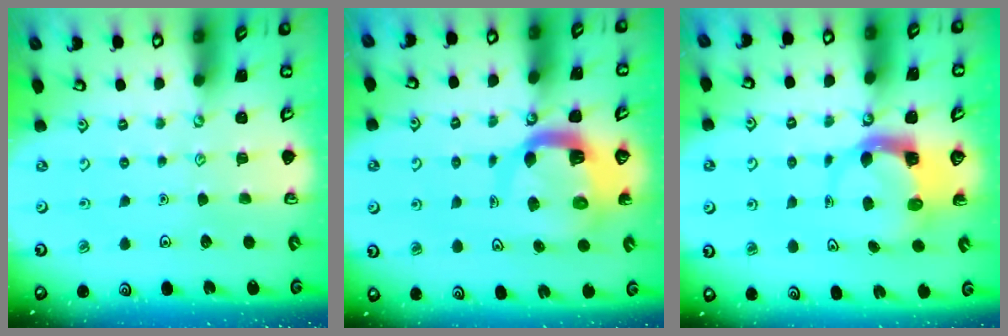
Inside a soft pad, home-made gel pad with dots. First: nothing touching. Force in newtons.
{"total": 9.4, "press": 9.4, "slide": 1.3}
{"total": 3.8, "press": 3.8, "slide": 0.6}